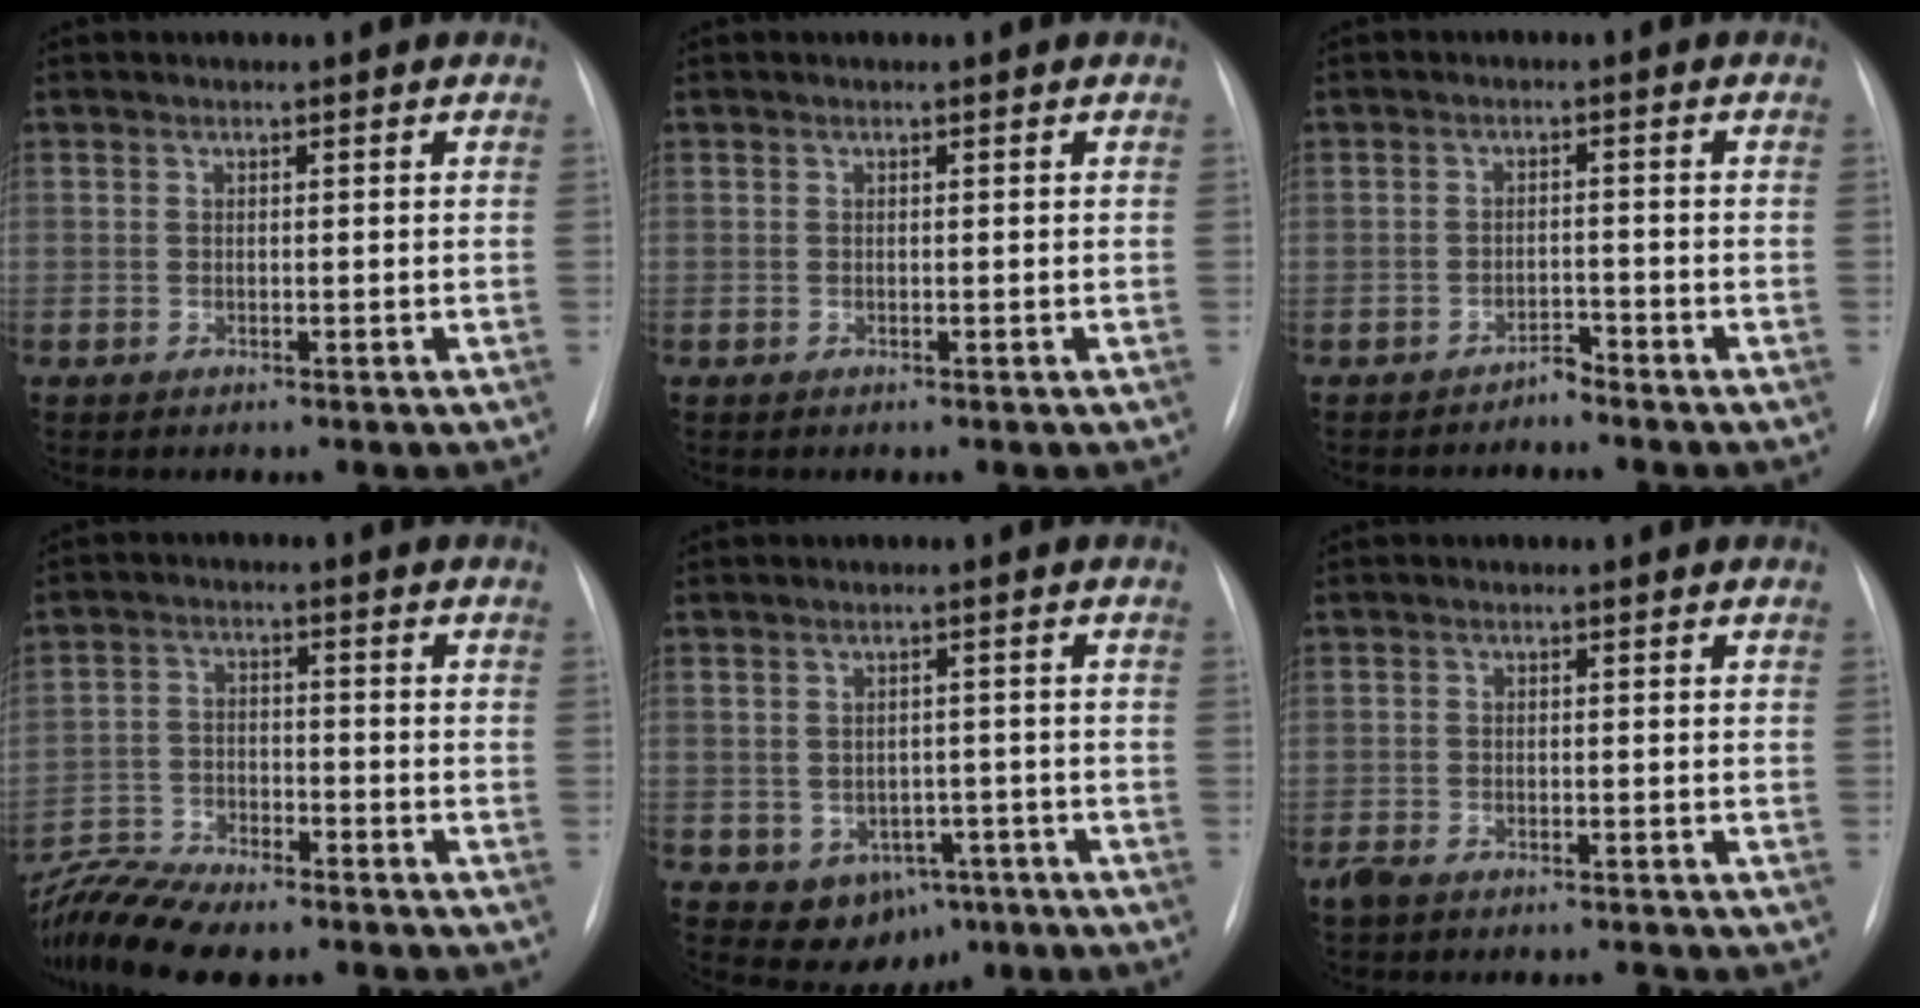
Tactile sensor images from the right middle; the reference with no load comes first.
{"total": 0.0}
{"total": 1.5, "force": [-1.5, 0.1, 0.0], "torque": [0.009, -0.001, -0.024]}
{"total": 11.8, "force": [-10.8, 2.0, 4.5], "torque": [-0.088, 0.000, -0.182]}
{"total": 6.4, "force": [-3.1, 4.8, 2.9], "torque": [-0.036, 0.014, -0.031]}
{"total": 3.6, "force": [-3.1, 1.0, 1.5], "torque": [-0.029, -0.006, -0.052]}